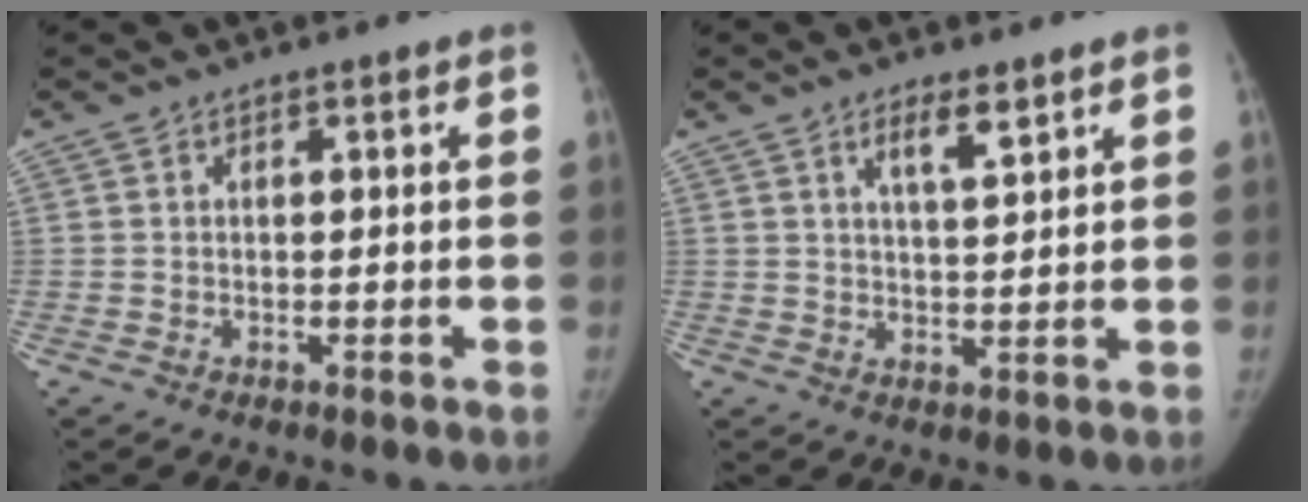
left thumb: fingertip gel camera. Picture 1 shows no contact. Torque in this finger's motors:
{"motor_torque": [-0.02, 0.04, 0.05, 0.23, 0.01]}